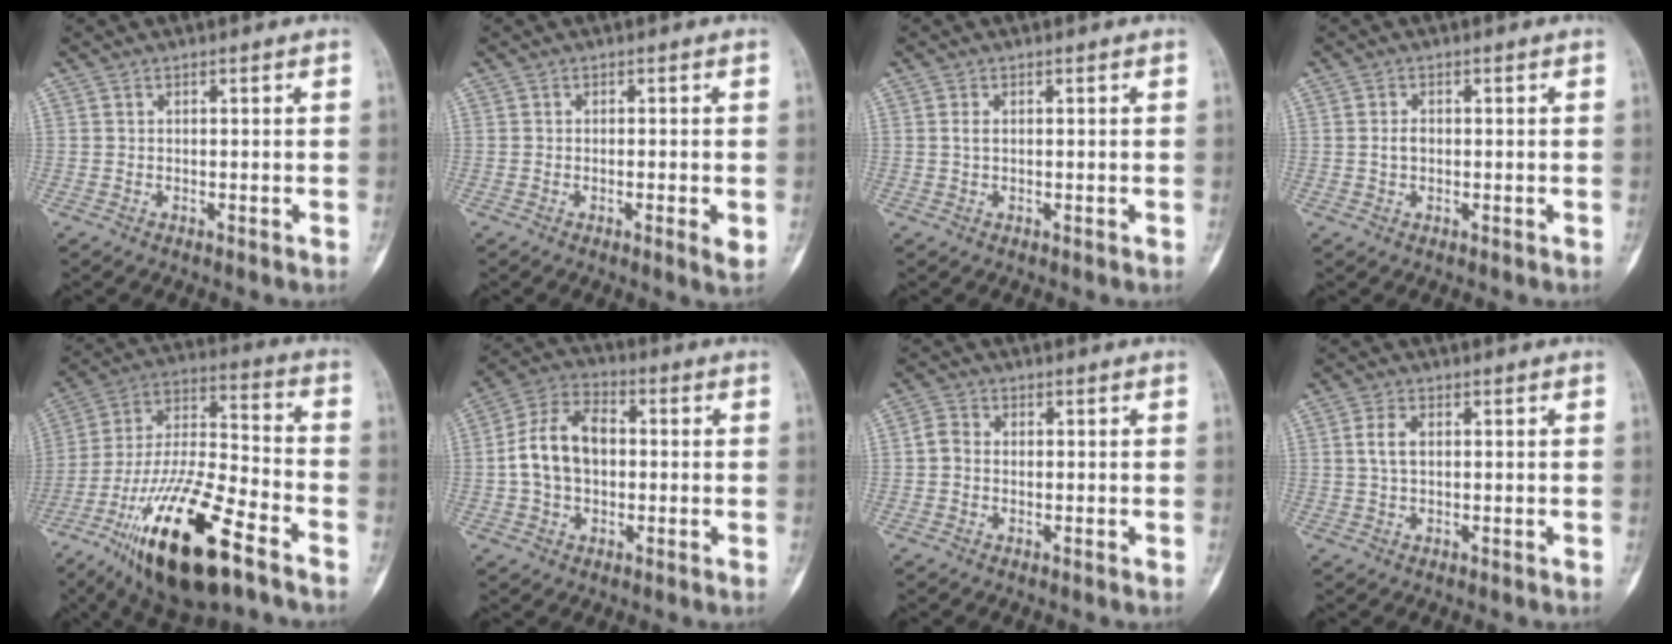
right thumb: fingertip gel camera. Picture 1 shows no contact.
{"total": 2.8, "force": [-0.4, 0.4, 2.7], "torque": [-0.046, -0.008, -0.009]}
{"total": 1.1, "force": [0.2, 0.6, 0.9], "torque": [-0.015, 0.003, 0.005]}
{"total": 1.8, "force": [-0.1, 1.2, 1.3], "torque": [-0.023, 0.004, -0.003]}
{"total": 24.7, "force": [-13.7, 7.6, 19.0], "torque": [-0.373, 0.056, -0.242]}
{"total": 11.8, "force": [0.0, 8.0, 8.6], "torque": [-0.148, 0.030, -0.007]}
{"total": 2.7, "force": [-0.1, 2.3, 1.5], "torque": [-0.023, 0.008, -0.011]}
{"total": 3.2, "force": [0.5, 1.8, 2.6], "torque": [-0.051, 0.004, 0.010]}